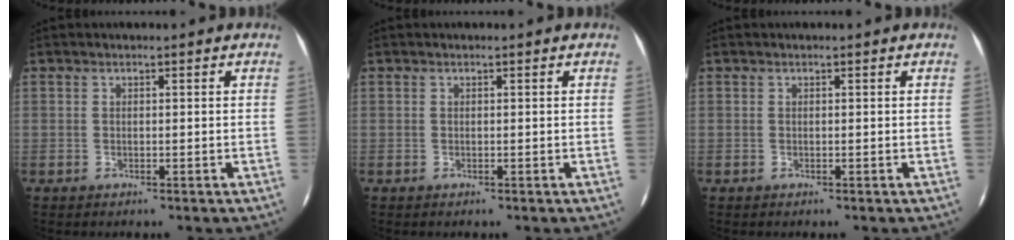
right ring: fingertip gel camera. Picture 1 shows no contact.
{"total": 0.0}
{"total": 0.0}